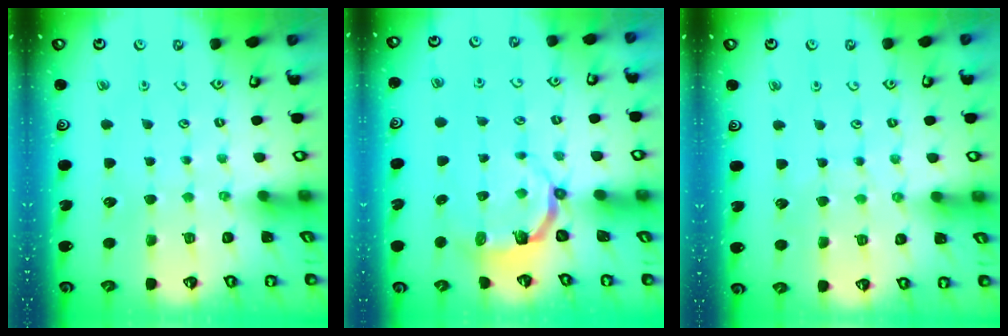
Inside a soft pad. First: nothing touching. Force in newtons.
{"total": 4.6, "press": 3.0, "slide": 3.5}
{"total": 2.8, "press": 2.7, "slide": 0.5}